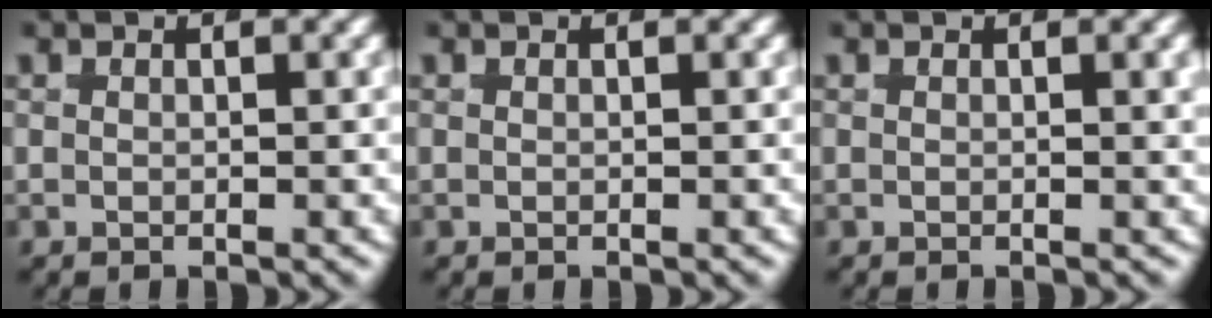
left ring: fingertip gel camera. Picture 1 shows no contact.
{"total": 0.0}
{"total": 0.7, "force": [0.2, -0.1, 0.7], "torque": [-0.008, 0.004, 0.000]}